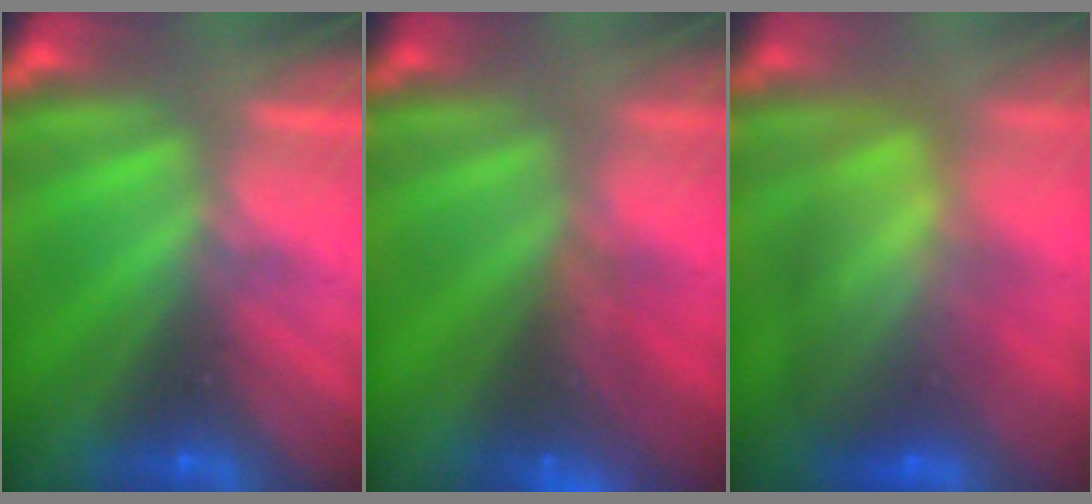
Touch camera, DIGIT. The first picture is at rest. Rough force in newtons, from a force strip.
{"total": 7.2}
{"total": 9.8}